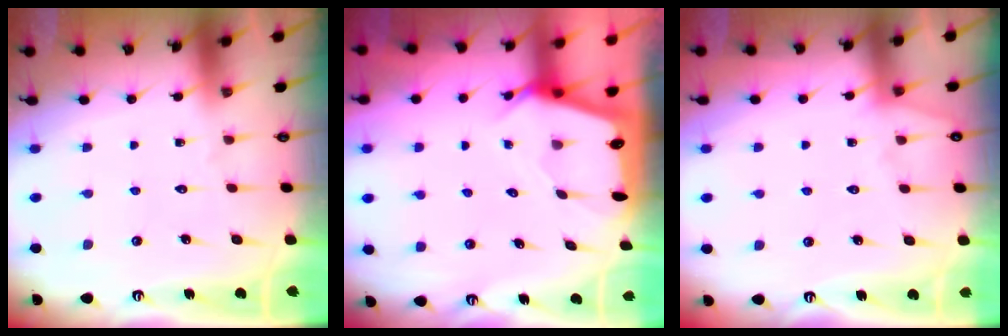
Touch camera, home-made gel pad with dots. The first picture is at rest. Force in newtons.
{"total": 2.4, "press": 2.4, "slide": 0.2}
{"total": 3.6, "press": 3.5, "slide": 0.4}